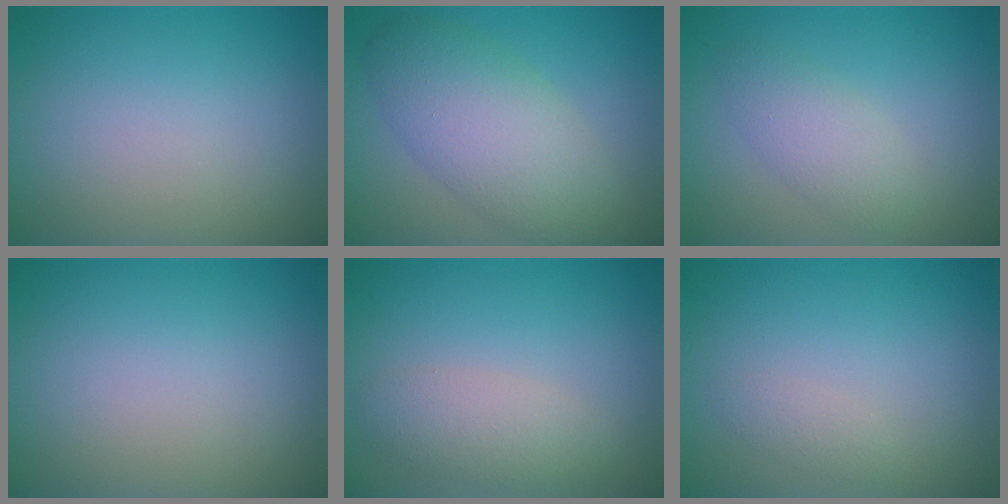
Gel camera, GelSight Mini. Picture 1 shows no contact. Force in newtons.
{"total": 6.8, "press": 6.8, "slide": 0.5}
{"total": 2.7, "press": 2.7, "slide": 0.0}
{"total": 0.0}
{"total": 3.0, "press": 3.0, "slide": 0.1}
{"total": 1.0, "press": 1.0, "slide": 0.0}